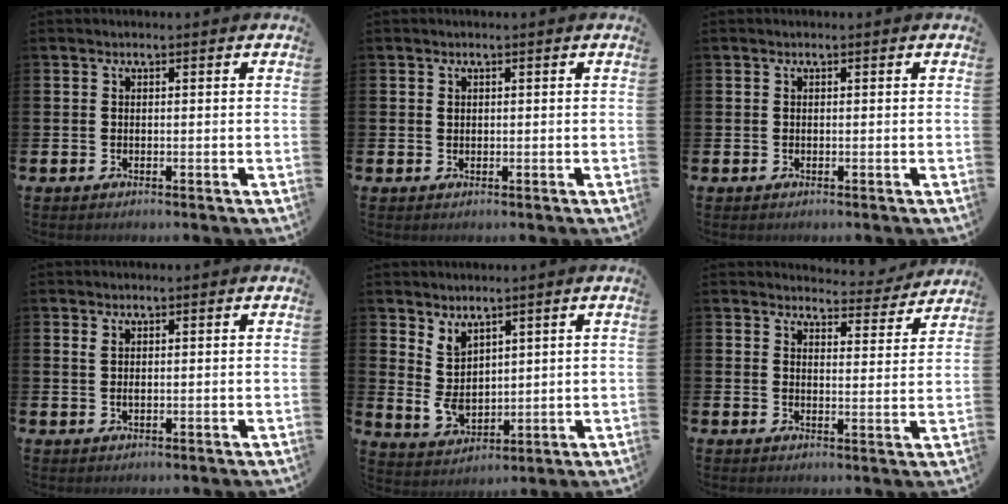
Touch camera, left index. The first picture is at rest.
{"total": 0.7, "force": [0.5, 0.5, 0.2], "torque": [0.011, -0.002, 0.005]}
{"total": 0.0}
{"total": 1.0, "force": [0.6, 0.5, 0.7], "torque": [-0.002, -0.001, 0.008]}
{"total": 4.2, "force": [2.5, 2.8, 1.8], "torque": [-0.041, -0.007, 0.047]}
{"total": 3.8, "force": [3.7, 0.9, 0.0], "torque": [0.003, -0.035, 0.059]}